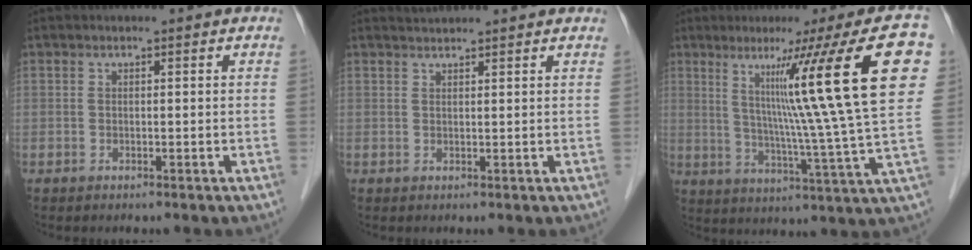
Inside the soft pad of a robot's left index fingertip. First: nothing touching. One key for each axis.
{"total": 2.9, "fx": 2.8, "fy": -0.2, "fz": 0.5, "tx": -0.011, "ty": 0.022, "tz": 0.043}
{"total": 21.7, "fx": 6.9, "fy": -1.6, "fz": 20.5, "tx": -0.279, "ty": 0.006, "tz": 0.089}